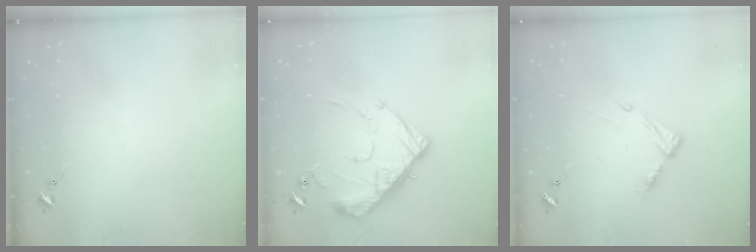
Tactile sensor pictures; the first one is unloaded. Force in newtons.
{"total": 14.2, "press": 14.2, "slide": 1.2}
{"total": 6.8, "press": 6.8, "slide": 0.5}